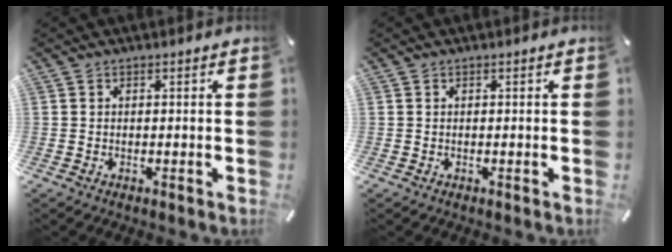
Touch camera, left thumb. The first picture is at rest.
{"total": 0.0}